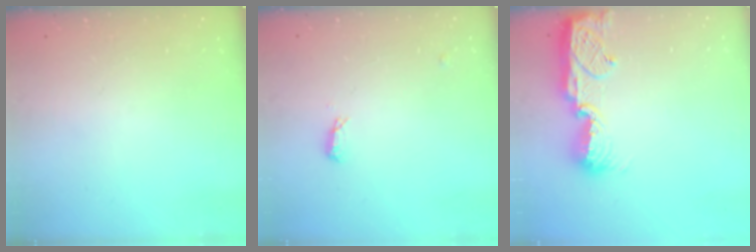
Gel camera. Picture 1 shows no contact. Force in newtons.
{"total": 6.1, "press": 5.8, "slide": 1.6}
{"total": 11.6, "press": 11.5, "slide": 1.1}